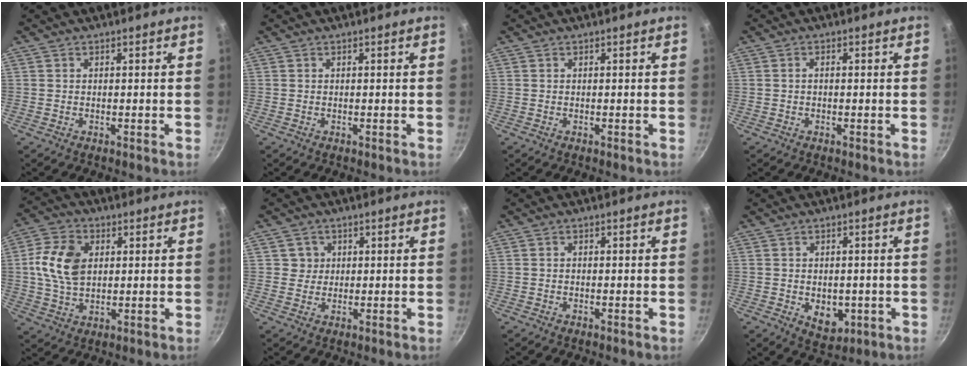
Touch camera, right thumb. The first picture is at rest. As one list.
[{"total": 0.0}, {"total": 0.0}, {"total": 1.0, "force": [-0.1, 0.6, 0.8], "torque": [-0.016, 0.006, -0.001]}, {"total": 11.2, "force": [1.9, 7.6, 8.0], "torque": [-0.140, 0.007, 0.031]}, {"total": 3.1, "force": [0.8, 3.0, 0.3], "torque": [0.019, 0.004, 0.009]}, {"total": 0.8, "force": [0.0, 0.6, 0.5], "torque": [-0.008, 0.004, 0.000]}, {"total": 6.2, "force": [-1.2, 4.4, 4.2], "torque": [-0.041, -0.005, -0.006]}]